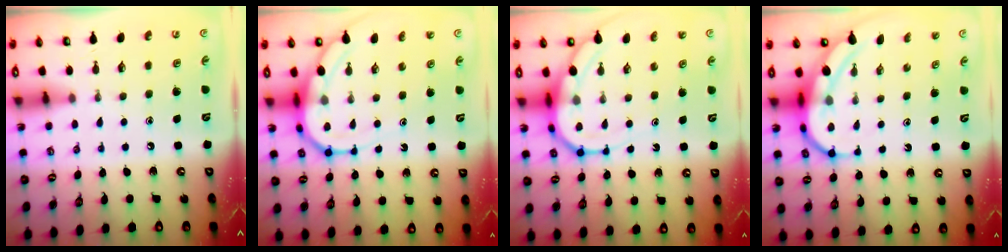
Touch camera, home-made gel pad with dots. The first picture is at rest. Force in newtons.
{"total": 10.4, "press": 10.3, "slide": 1.0}
{"total": 10.4, "press": 10.3, "slide": 1.0}
{"total": 8.7, "press": 8.7, "slide": 0.8}